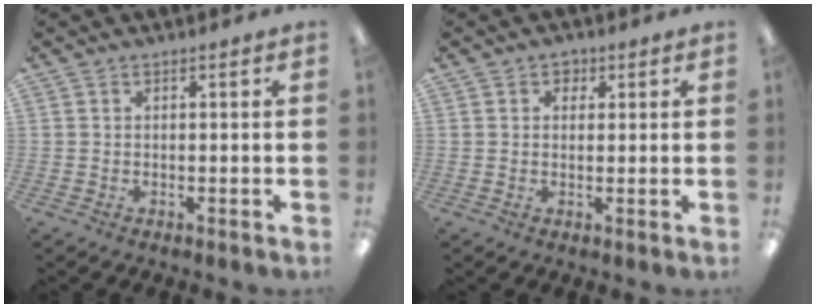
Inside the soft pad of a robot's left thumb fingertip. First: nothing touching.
{"total": 2.3, "force": [1.2, 1.8, 0.9], "torque": [0.003, -0.004, 0.015]}